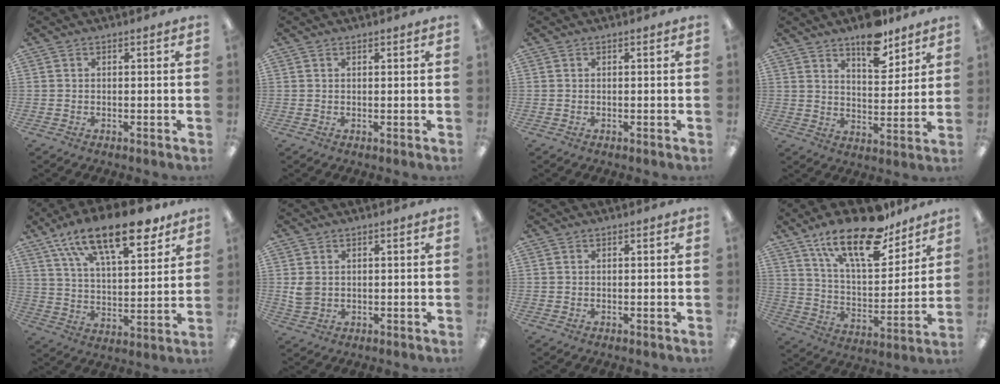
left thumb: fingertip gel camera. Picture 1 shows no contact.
{"total": 0.5, "force": [0.5, 0.2, 0.1], "torque": [-0.002, 0.001, 0.009]}
{"total": 0.0}
{"total": 10.7, "force": [8.4, 4.4, 5.2], "torque": [-0.052, -0.055, 0.141]}
{"total": 19.8, "force": [13.4, 7.6, 12.5], "torque": [-0.203, -0.066, 0.226]}
{"total": 3.4, "force": [0.8, 2.7, 1.8], "torque": [-0.028, 0.001, 0.014]}
{"total": 0.0}
{"total": 20.6, "force": [14.7, 7.8, 12.1], "torque": [-0.203, -0.083, 0.252]}